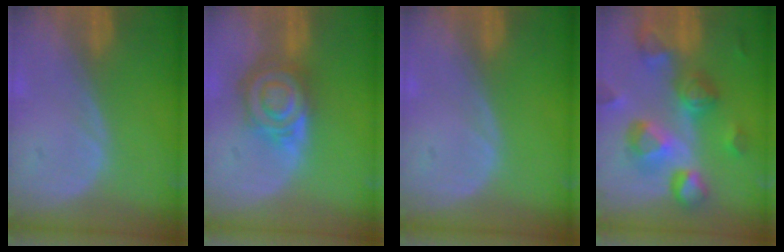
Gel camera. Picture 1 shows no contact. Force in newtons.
{"total": 8.1, "press": 7.2, "slide": 3.9}
{"total": 0.0}
{"total": 11.1, "press": 10.0, "slide": 4.9}